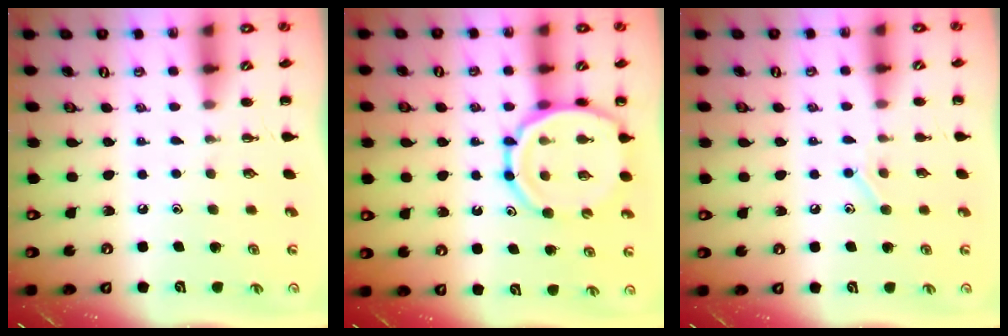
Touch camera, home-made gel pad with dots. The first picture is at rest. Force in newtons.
{"total": 13.0, "press": 12.6, "slide": 3.4}
{"total": 7.8, "press": 7.6, "slide": 1.7}